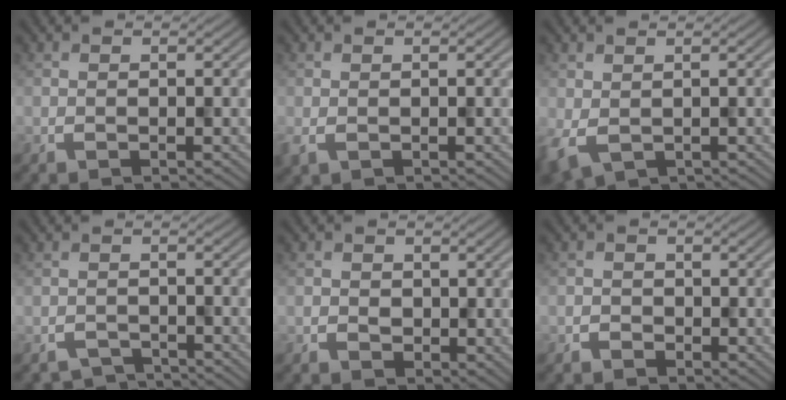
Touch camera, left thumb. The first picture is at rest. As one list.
[{"total": 1.4, "force": [-0.4, 0.8, 1.1], "torque": [-0.029, -0.003, -0.003]}, {"total": 4.8, "force": [-0.8, 3.2, 3.6], "torque": [-0.074, -0.012, 0.010]}, {"total": 2.3, "force": [-2.3, 0.4, -0.2], "torque": [0.008, -0.003, -0.035]}, {"total": 1.4, "force": [0.1, 1.4, -0.1], "torque": [0.007, -0.012, 0.007]}, {"total": 1.2, "force": [-0.4, 1.0, -0.5], "torque": [0.013, -0.006, -0.003]}]